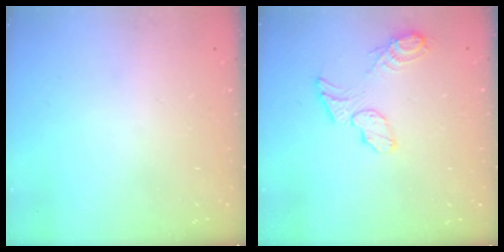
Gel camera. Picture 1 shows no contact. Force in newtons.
{"total": 9.0, "press": 9.0, "slide": 0.7}